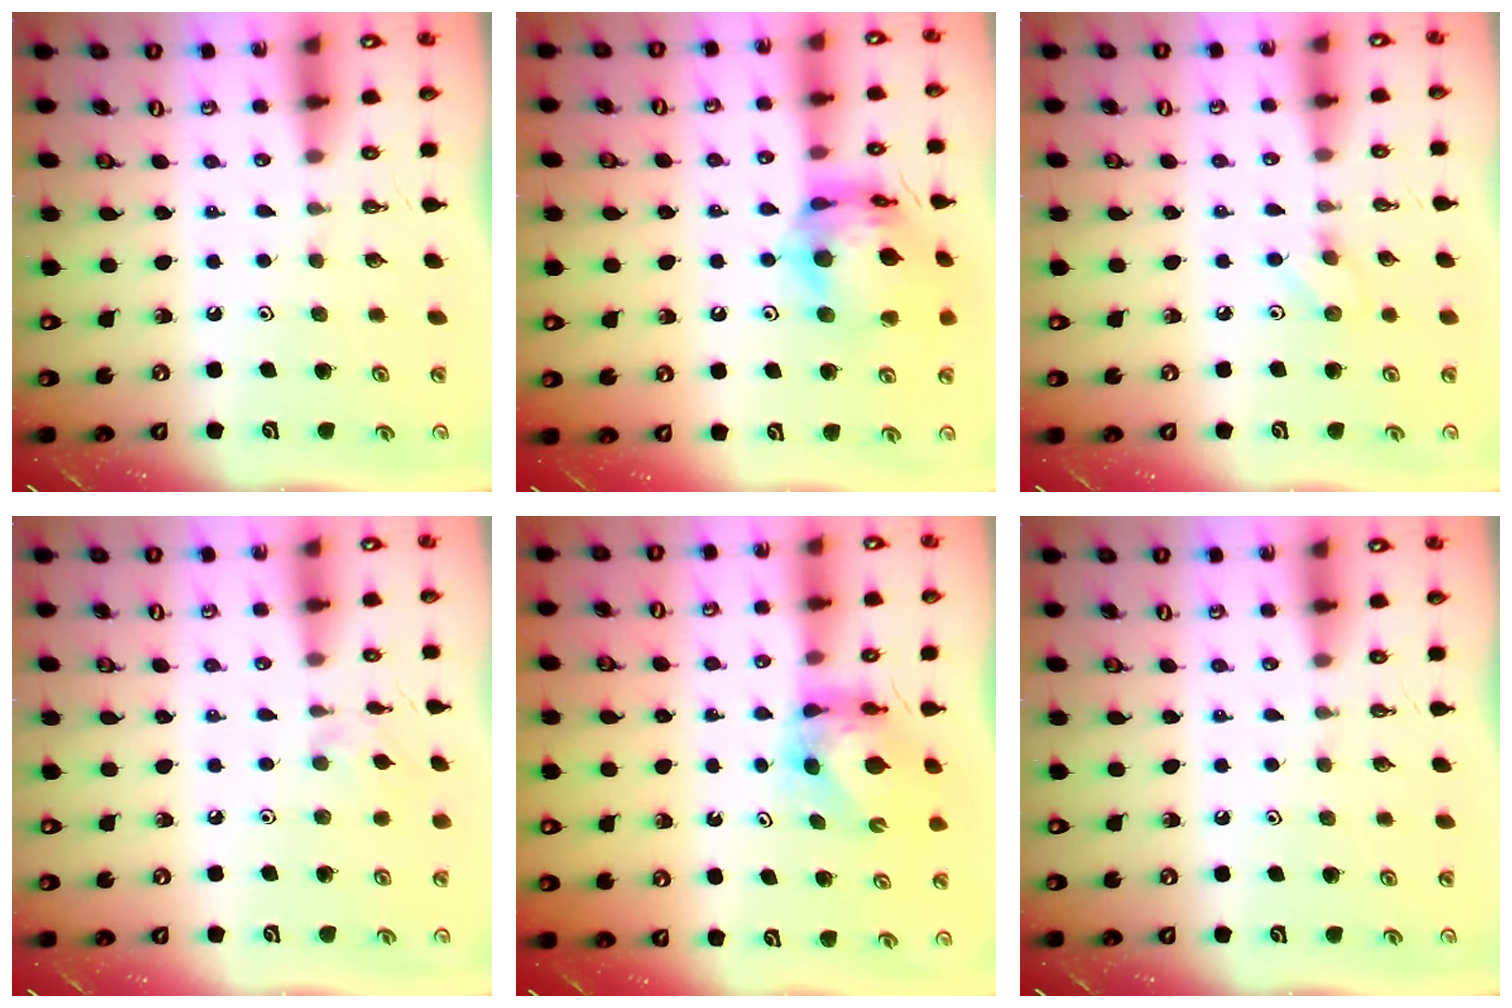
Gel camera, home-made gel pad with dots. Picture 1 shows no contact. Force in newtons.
{"total": 17.4, "press": 17.2, "slide": 2.3}
{"total": 5.0, "press": 5.0, "slide": 0.6}
{"total": 1.9, "press": 1.9, "slide": 0.5}
{"total": 5.6, "press": 5.6, "slide": 0.5}
{"total": 0.0}